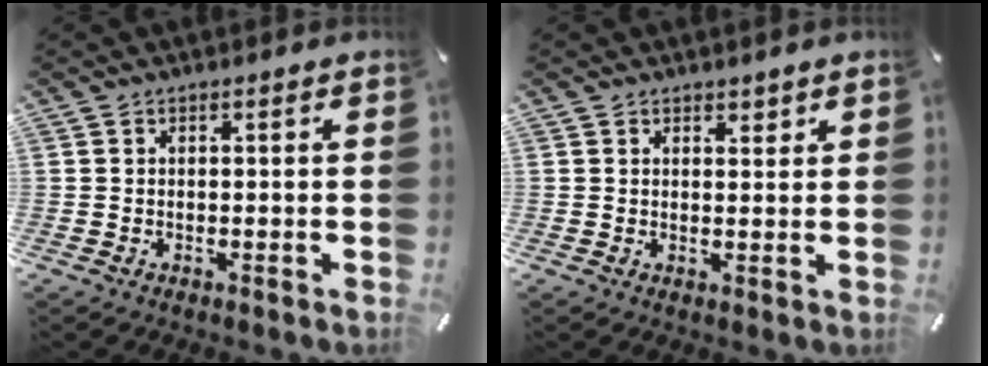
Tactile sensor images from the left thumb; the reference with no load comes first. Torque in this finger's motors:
{"motor_torque": [0.12, -0.28, 0.13, -0.12, 0.00]}